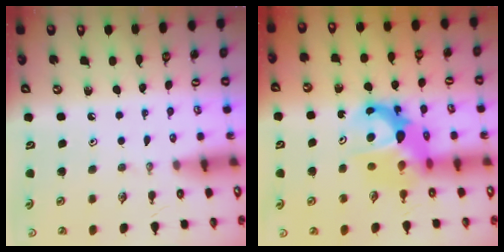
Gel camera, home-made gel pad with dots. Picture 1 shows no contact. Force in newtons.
{"total": 8.0, "press": 8.0, "slide": 0.5}